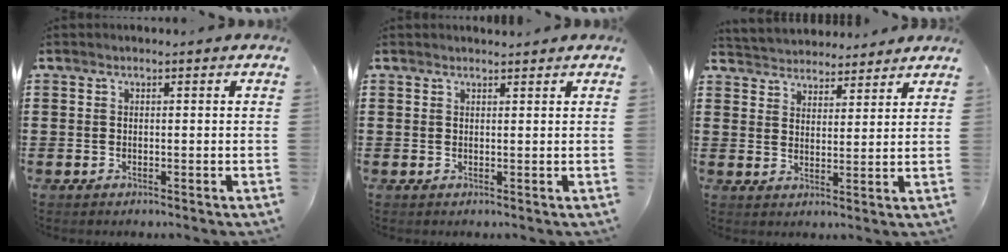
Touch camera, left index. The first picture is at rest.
{"total": 0.8, "force": [0.8, 0.0, 0.1], "torque": [-0.003, -0.001, 0.017]}
{"total": 3.8, "force": [3.6, 0.7, -0.5], "torque": [-0.008, -0.016, 0.066]}